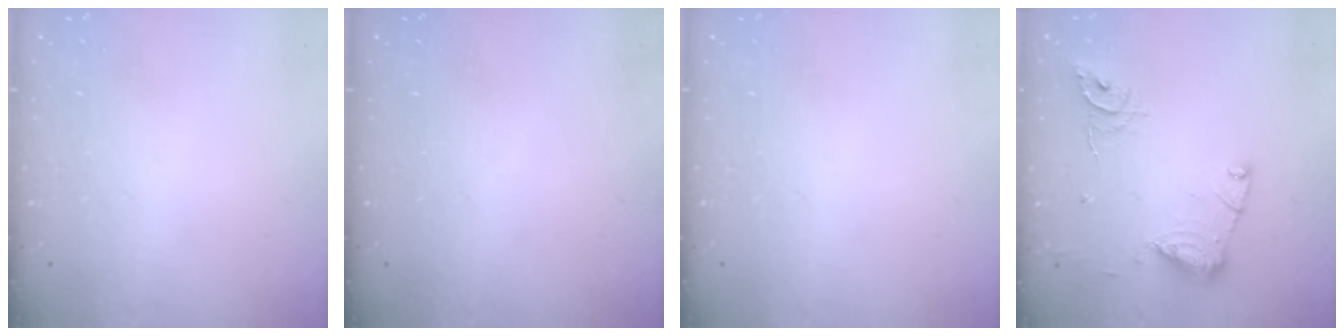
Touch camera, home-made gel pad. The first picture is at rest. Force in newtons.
{"total": 0.0}
{"total": 0.0}
{"total": 13.7, "press": 13.6, "slide": 1.5}